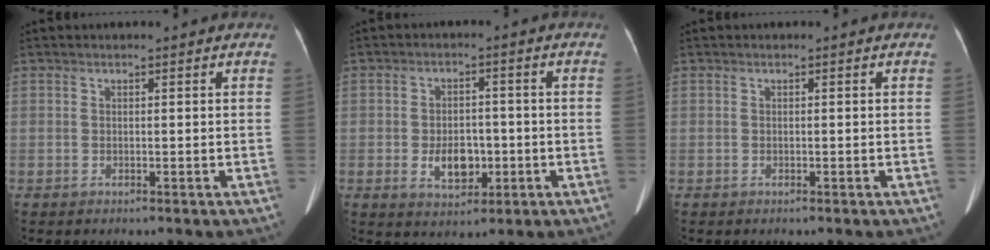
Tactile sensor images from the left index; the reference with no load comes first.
{"total": 5.8, "force": [-1.4, 3.7, 4.2], "torque": [-0.078, 0.003, -0.014]}
{"total": 0.0}